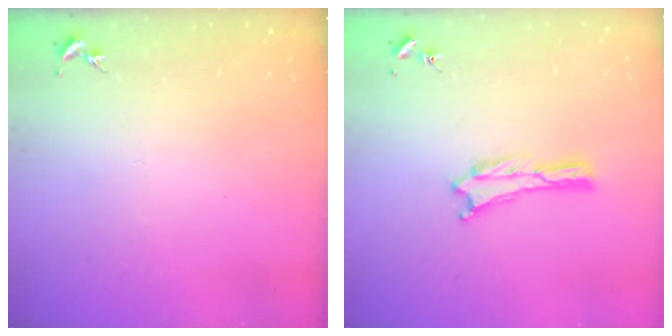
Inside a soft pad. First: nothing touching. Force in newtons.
{"total": 0.0}